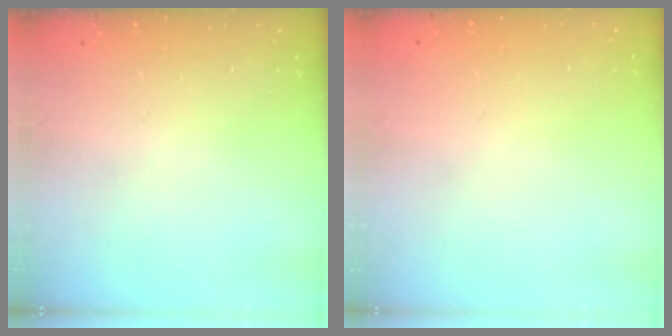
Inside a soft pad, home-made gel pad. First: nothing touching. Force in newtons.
{"total": 0.0}